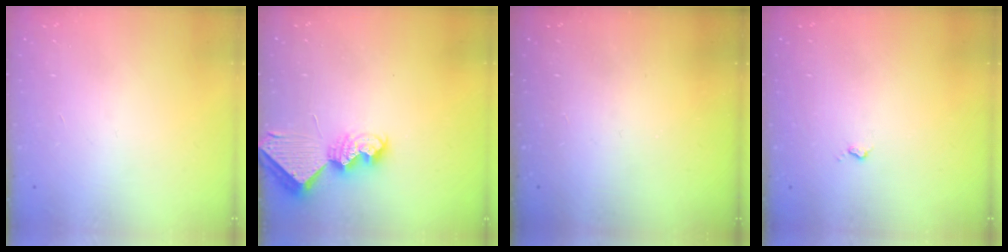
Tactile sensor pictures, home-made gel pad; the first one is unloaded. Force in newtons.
{"total": 8.3, "press": 8.3, "slide": 0.7}
{"total": 0.0}
{"total": 3.6, "press": 3.5, "slide": 0.5}